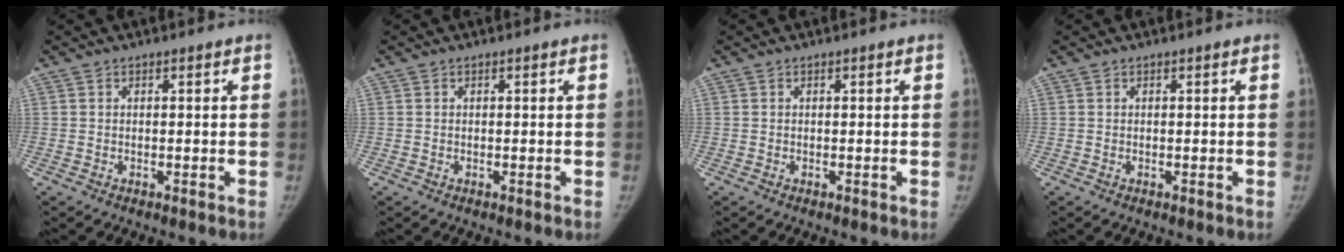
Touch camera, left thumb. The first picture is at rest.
{"total": 0.0}
{"total": 0.0}
{"total": 0.0}